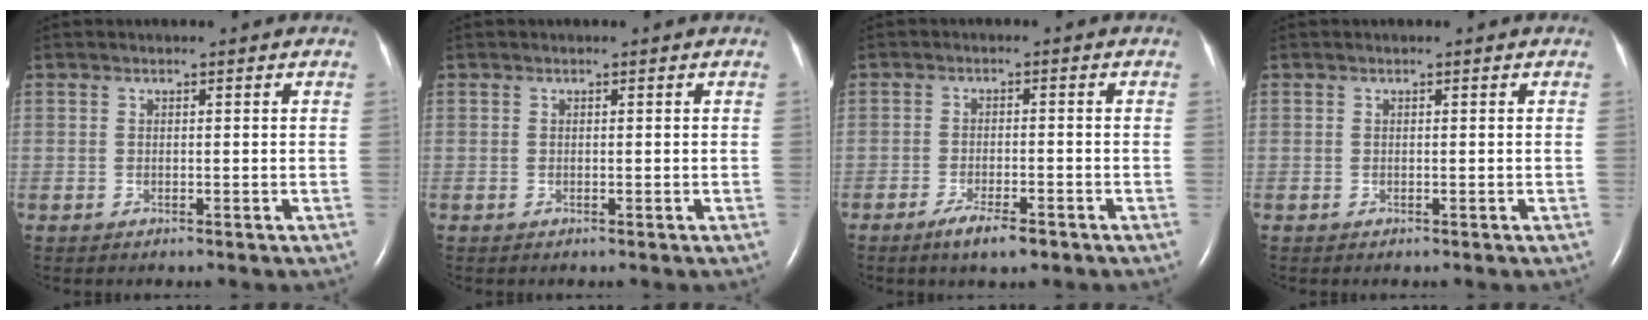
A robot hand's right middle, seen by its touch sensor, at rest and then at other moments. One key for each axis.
{"total": 0.0}
{"total": 4.3, "fx": -2.9, "fy": 0.8, "fz": 3.0, "tx": -0.059, "ty": -0.005, "tz": -0.047}
{"total": 0.0}